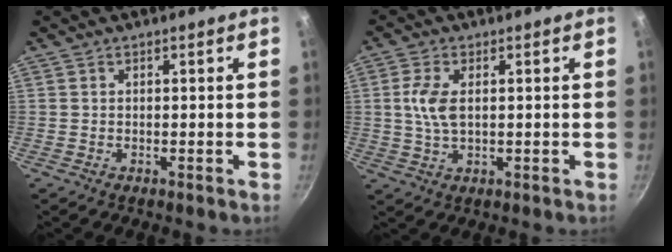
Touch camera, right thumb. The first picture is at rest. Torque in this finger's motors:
{"motor_torque": [-0.46, 0.22, 0.31, 0.23, -0.01]}